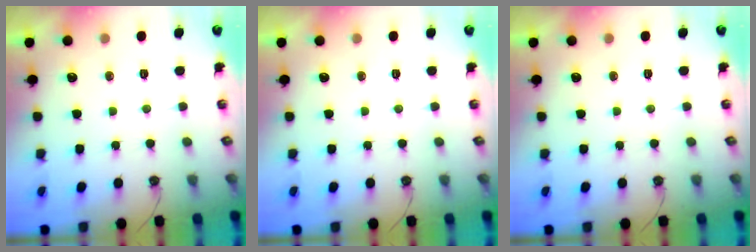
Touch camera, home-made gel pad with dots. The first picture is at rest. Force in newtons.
{"total": 0.0}
{"total": 0.0}